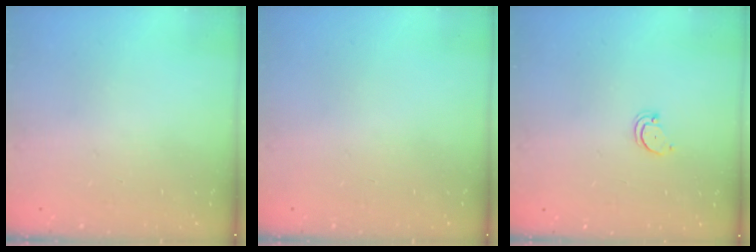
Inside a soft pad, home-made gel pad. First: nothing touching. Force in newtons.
{"total": 0.0}
{"total": 2.5, "press": 2.5, "slide": 0.2}